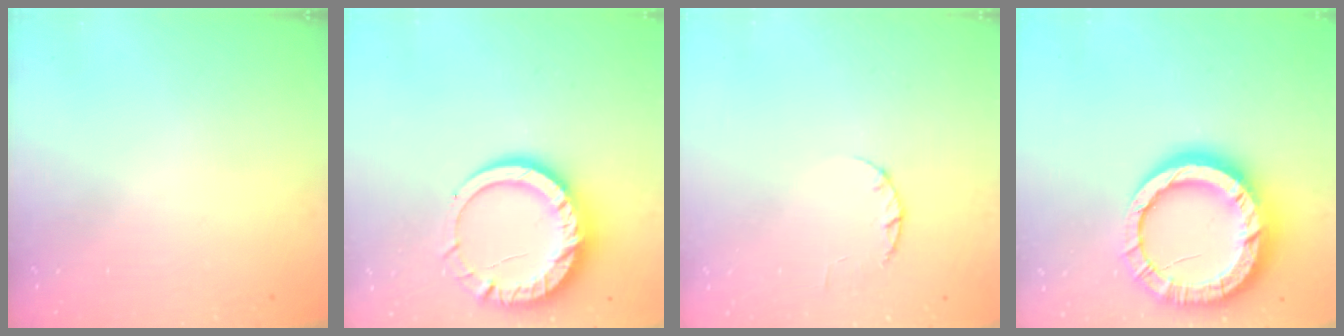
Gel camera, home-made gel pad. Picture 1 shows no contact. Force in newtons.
{"total": 13.6, "press": 13.6, "slide": 1.2}
{"total": 2.4, "press": 2.3, "slide": 0.4}
{"total": 21.5, "press": 21.5, "slide": 1.8}